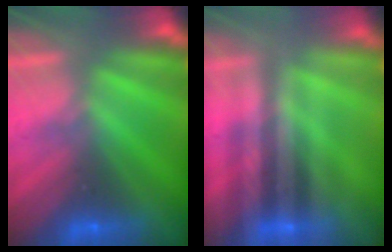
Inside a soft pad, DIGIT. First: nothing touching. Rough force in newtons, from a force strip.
{"total": 2.2}